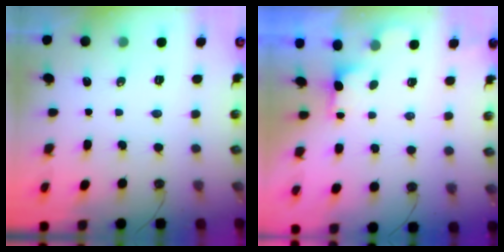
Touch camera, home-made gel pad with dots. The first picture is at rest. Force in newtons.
{"total": 1.0, "press": 0.6, "slide": 0.8}